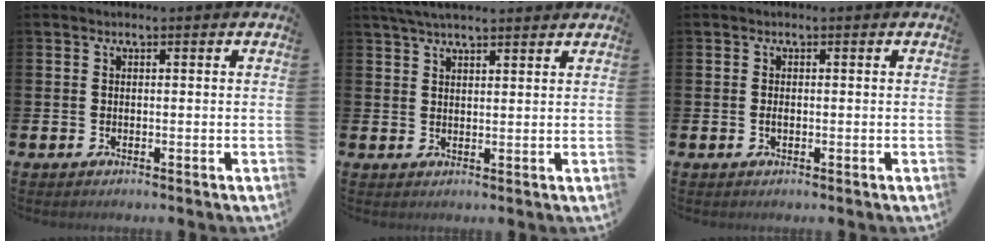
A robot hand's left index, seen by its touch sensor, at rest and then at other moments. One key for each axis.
{"total": 4.1, "fx": 3.8, "fy": 0.7, "fz": 1.5, "tx": -0.038, "ty": -0.006, "tz": 0.069}
{"total": 0.8, "fx": -0.1, "fy": 0.4, "fz": 0.6, "tx": -0.017, "ty": 0.003, "tz": -0.003}